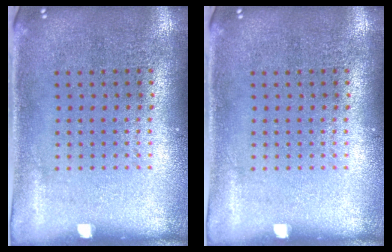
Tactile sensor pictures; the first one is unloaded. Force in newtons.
{"total": 0.0}